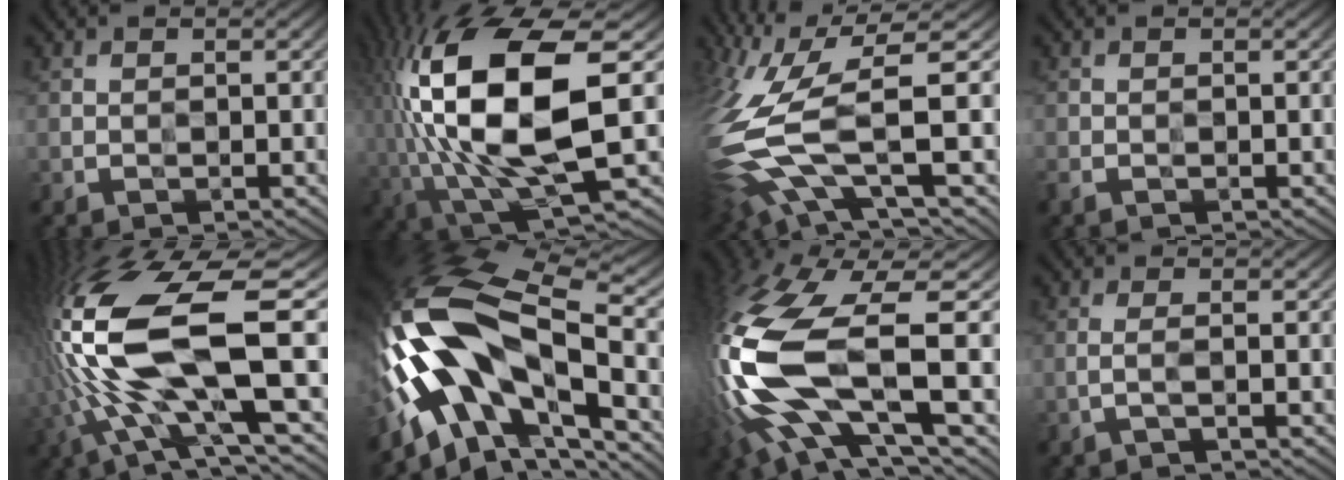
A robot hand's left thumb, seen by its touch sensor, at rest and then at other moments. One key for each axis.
{"total": 18.6, "fx": 1.2, "fy": 6.8, "fz": 17.2, "tx": -0.372, "ty": 0.004, "tz": 0.029}
{"total": 15.7, "fx": -2.0, "fy": 5.2, "fz": 14.7, "tx": -0.354, "ty": -0.010, "tz": -0.012}
{"total": 1.0, "fx": -0.7, "fy": 0.5, "fz": 0.4, "tx": -0.014, "ty": -0.003, "tz": -0.016}
{"total": 18.9, "fx": -0.8, "fy": 6.5, "fz": 17.7, "tx": -0.386, "ty": -0.007, "tz": -0.012}
{"total": 18.2, "fx": -4.5, "fy": 8.5, "fz": 15.5, "tx": -0.318, "ty": 0.017, "tz": -0.091}
{"total": 19.0, "fx": -2.1, "fy": 7.4, "fz": 17.4, "tx": -0.420, "ty": -0.041, "tz": -0.020}
{"total": 1.8, "fx": -0.4, "fy": 0.3, "fz": 1.7, "tx": -0.029, "ty": 0.008, "tz": -0.016}